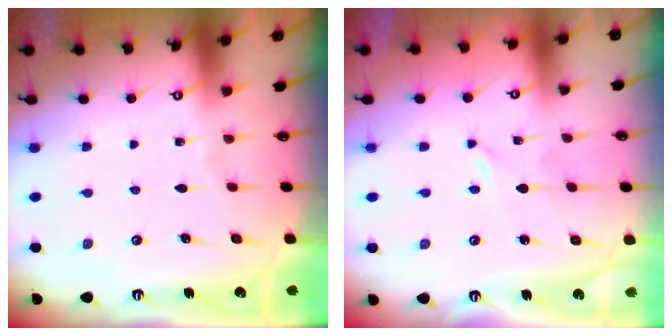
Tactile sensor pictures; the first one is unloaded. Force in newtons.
{"total": 0.0}